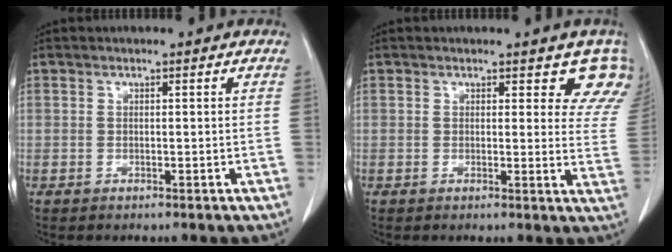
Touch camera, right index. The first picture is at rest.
{"total": 6.4, "force": [5.2, 2.7, 2.6], "torque": [-0.002, -0.022, 0.030]}